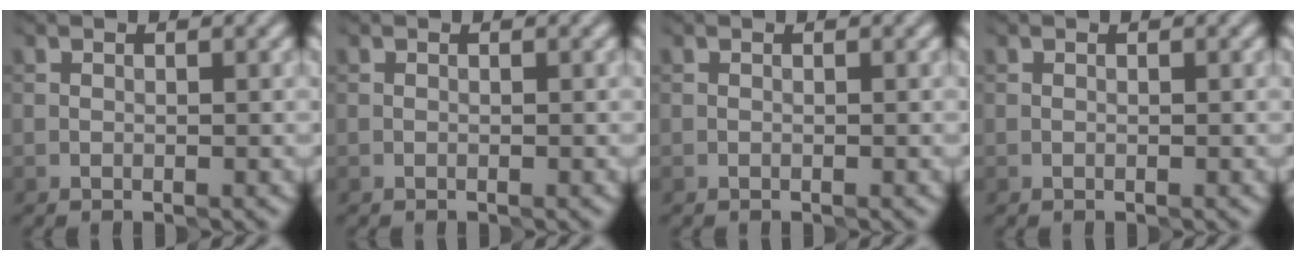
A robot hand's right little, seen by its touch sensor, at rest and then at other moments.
{"total": 0.0}
{"total": 0.0}
{"total": 0.0}